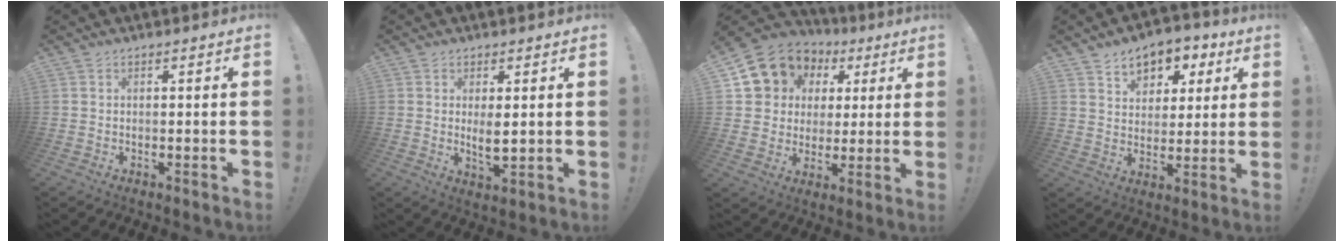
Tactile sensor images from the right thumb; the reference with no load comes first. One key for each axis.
{"total": 4.6, "fx": 0.9, "fy": 1.6, "fz": 4.2, "tx": -0.063, "ty": -0.014, "tz": 0.011}
{"total": 12.4, "fx": 5.9, "fy": 10.4, "fz": 3.3, "tx": -0.045, "ty": -0.038, "tz": 0.127}
{"total": 8.3, "fx": 4.3, "fy": 6.4, "fz": 3.0, "tx": -0.035, "ty": -0.028, "tz": 0.080}